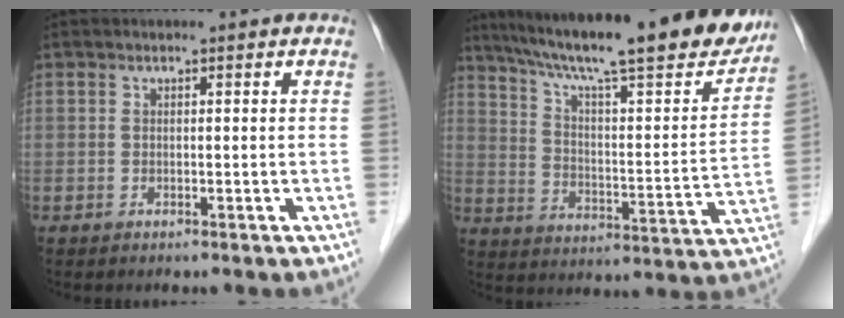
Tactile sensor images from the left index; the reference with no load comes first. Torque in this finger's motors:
{"motor_torque": [0.79, -1.35, 0.62, 0.18]}